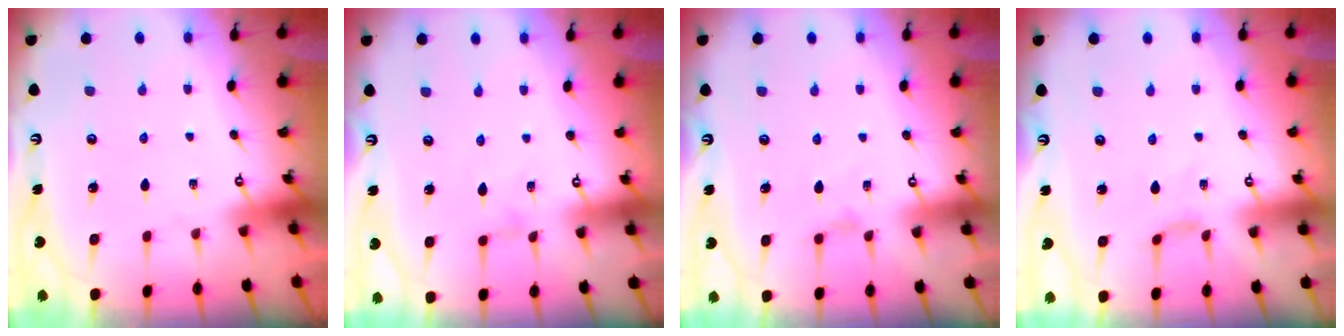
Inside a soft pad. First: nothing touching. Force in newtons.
{"total": 0.0}
{"total": 3.1, "press": 3.1, "slide": 0.5}
{"total": 1.5, "press": 1.4, "slide": 0.4}